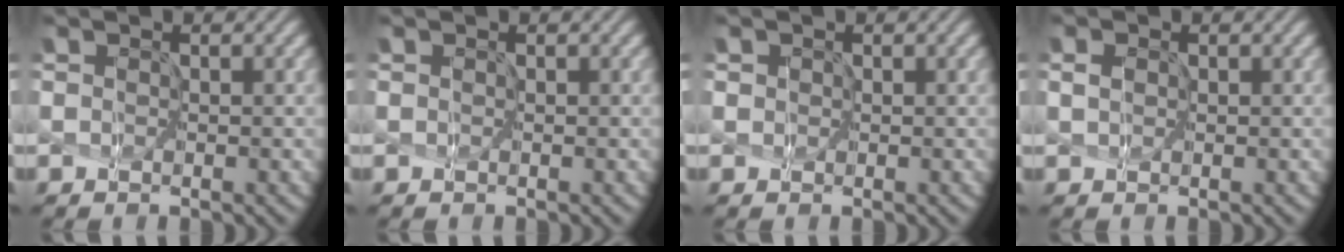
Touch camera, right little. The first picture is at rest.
{"total": 0.0}
{"total": 2.0, "force": [0.8, 1.6, 0.8], "torque": [-0.004, 0.021, -0.004]}
{"total": 0.6, "force": [0.0, 0.5, 0.3], "torque": [-0.014, 0.001, 0.009]}